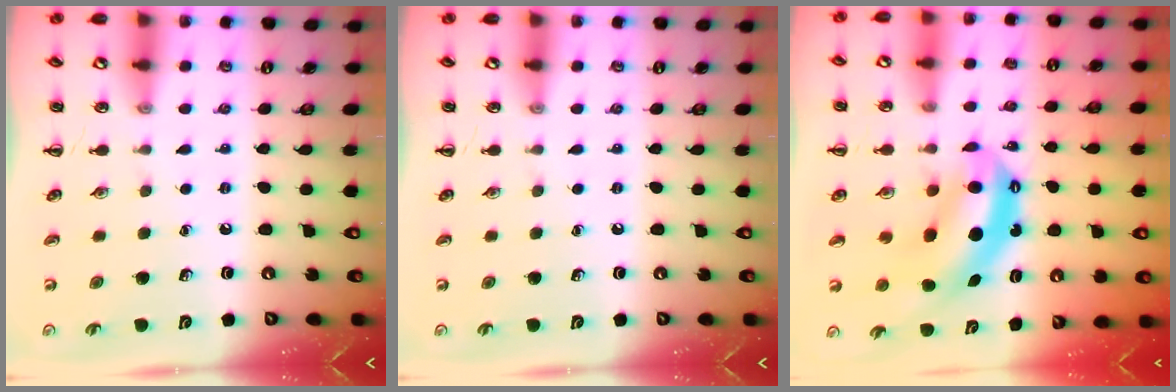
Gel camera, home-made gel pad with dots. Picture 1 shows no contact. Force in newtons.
{"total": 0.0}
{"total": 7.9, "press": 7.7, "slide": 1.9}